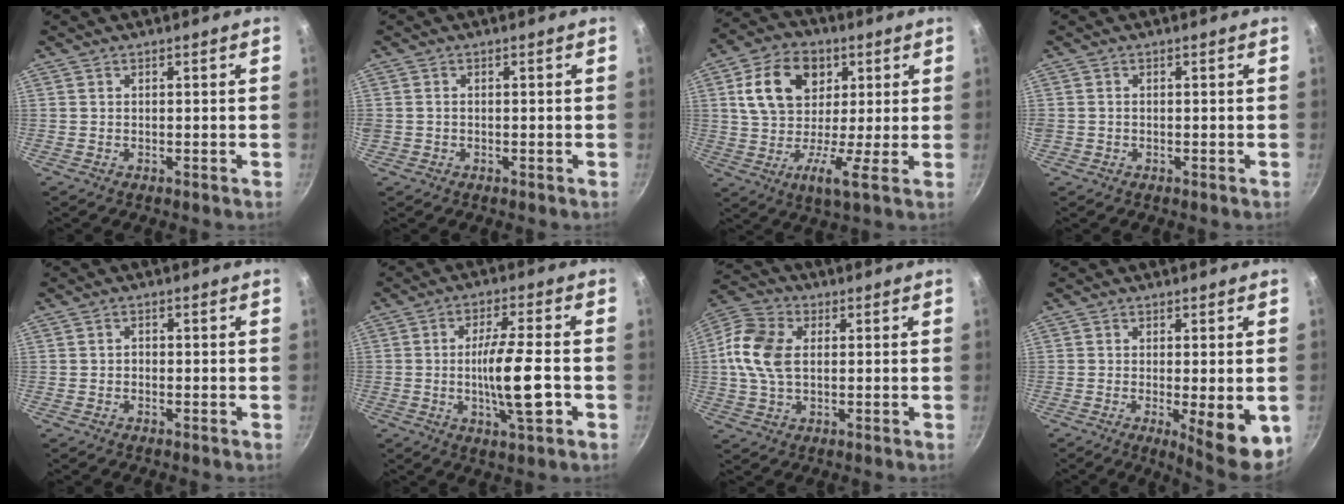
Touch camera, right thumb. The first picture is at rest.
{"total": 0.9, "force": [-0.3, 0.8, 0.4], "torque": [-0.007, 0.001, -0.004]}
{"total": 14.2, "force": [4.0, 9.2, 10.0], "torque": [-0.159, 0.010, 0.047]}
{"total": 0.8, "force": [-0.3, 0.7, 0.3], "torque": [-0.005, 0.000, -0.005]}
{"total": 1.0, "force": [-0.4, 0.7, 0.5], "torque": [-0.007, 0.004, -0.007]}
{"total": 10.7, "force": [-2.2, 2.0, 10.3], "torque": [-0.179, 0.008, -0.042]}
{"total": 11.1, "force": [1.0, 7.2, 8.4], "torque": [-0.158, 0.015, 0.006]}
{"total": 9.9, "force": [-2.3, 2.4, 9.3], "torque": [-0.111, -0.009, -0.021]}